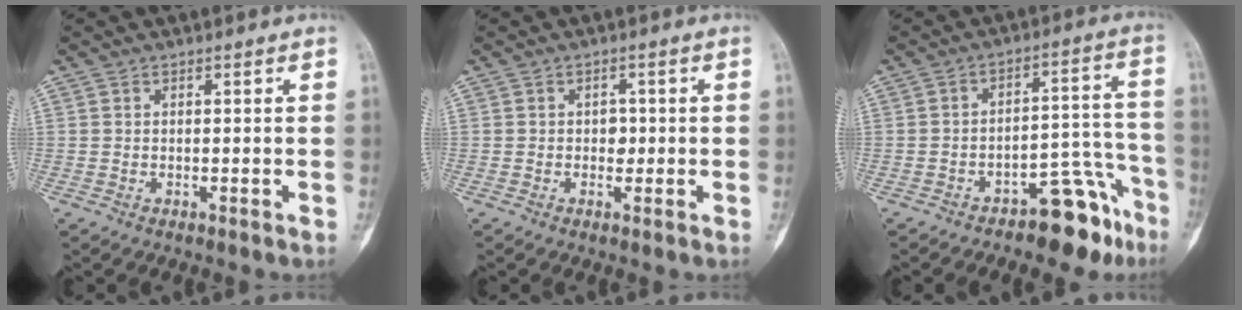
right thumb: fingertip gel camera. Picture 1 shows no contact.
{"total": 1.9, "force": [0.0, 1.5, 1.1], "torque": [0.003, 0.005, -0.002]}
{"total": 10.9, "force": [-7.7, 4.6, 6.3], "torque": [-0.045, 0.094, -0.111]}